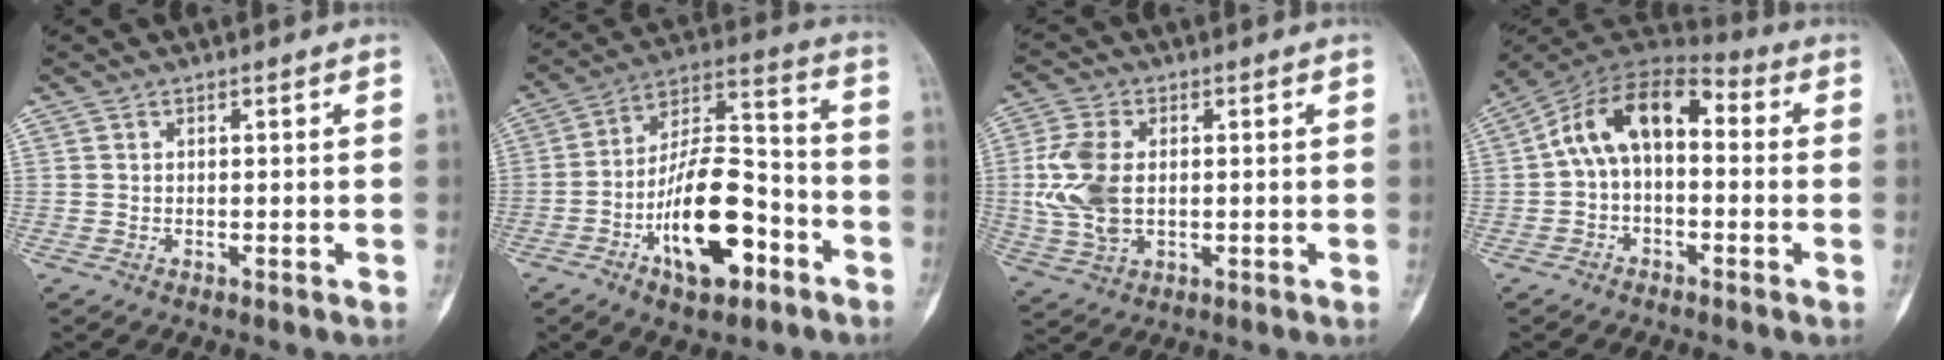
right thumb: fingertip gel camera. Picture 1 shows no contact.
{"total": 18.5, "force": [-7.6, 8.3, 14.7], "torque": [-0.236, 0.059, -0.125]}
{"total": 10.5, "force": [0.3, 6.5, 8.2], "torque": [-0.182, 0.002, 0.009]}
{"total": 12.8, "force": [0.5, 7.8, 10.1], "torque": [-0.156, 0.049, -0.008]}